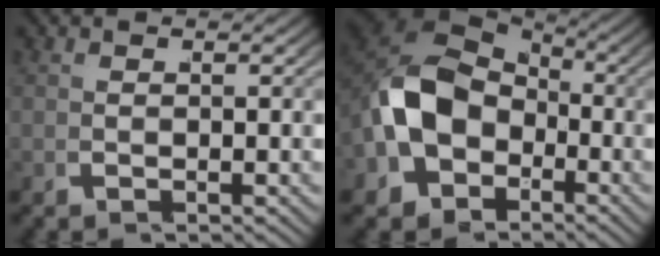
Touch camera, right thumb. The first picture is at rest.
{"total": 10.3, "force": [-1.5, 7.8, 6.6], "torque": [-0.156, -0.031, -0.013]}